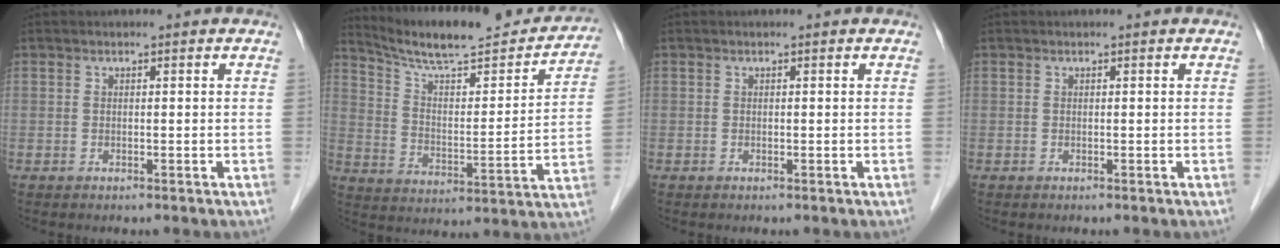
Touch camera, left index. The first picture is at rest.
{"total": 19.6, "force": [18.2, 2.4, 6.7], "torque": [-0.108, -0.021, 0.267]}
{"total": 0.0}
{"total": 0.0}